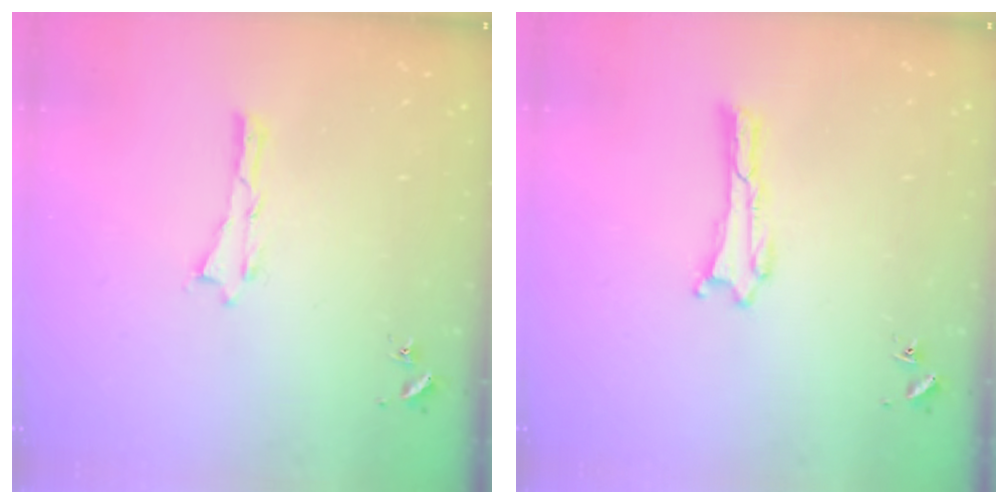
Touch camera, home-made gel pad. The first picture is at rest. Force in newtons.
{"total": 0.0}